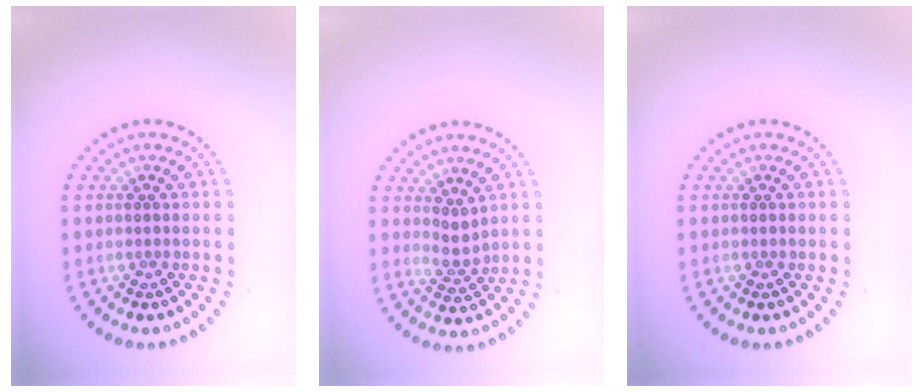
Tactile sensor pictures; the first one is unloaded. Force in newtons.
{"total": 1.8, "press": 1.3, "slide": 1.2}
{"total": 0.0}